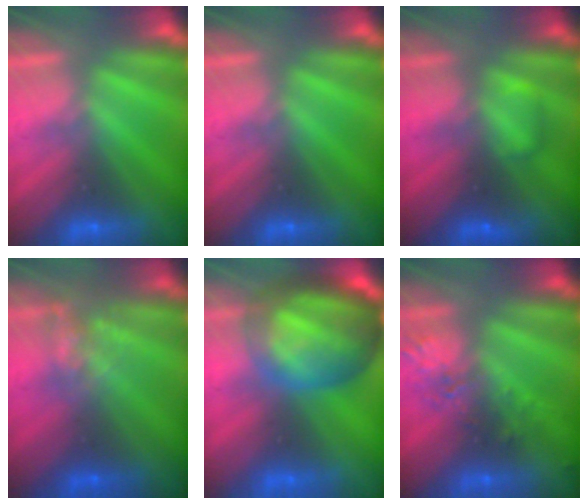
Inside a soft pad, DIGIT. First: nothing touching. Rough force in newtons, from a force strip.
{"total": 0.0}
{"total": 1.8}
{"total": 4.4}
{"total": 7.2}
{"total": 2.4}